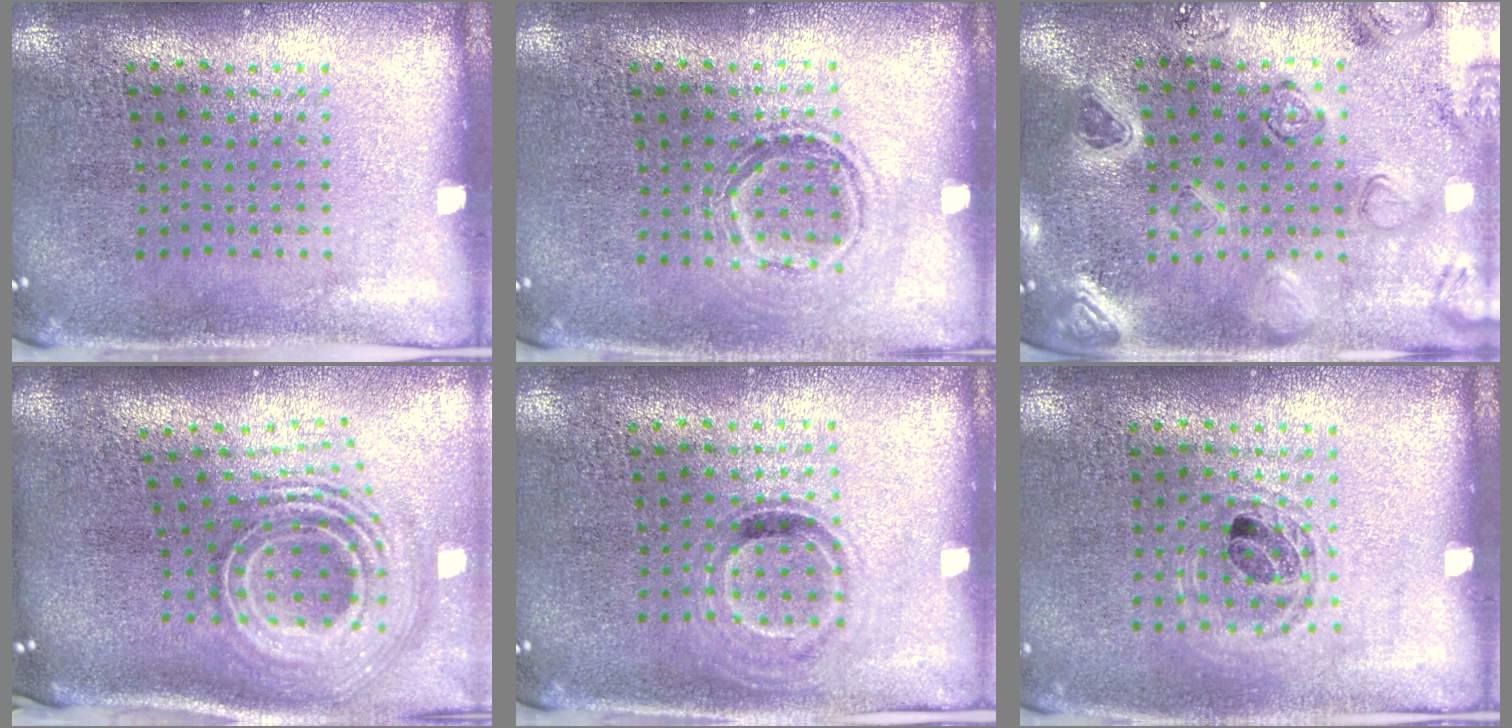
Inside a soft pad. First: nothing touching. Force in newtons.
{"total": 1.2, "press": 1.0, "slide": 0.6}
{"total": 2.2, "press": 2.2, "slide": 0.3}
{"total": 3.2, "press": 2.0, "slide": 2.5}
{"total": 1.0, "press": 0.8, "slide": 0.5}
{"total": 1.0, "press": 0.9, "slide": 0.2}